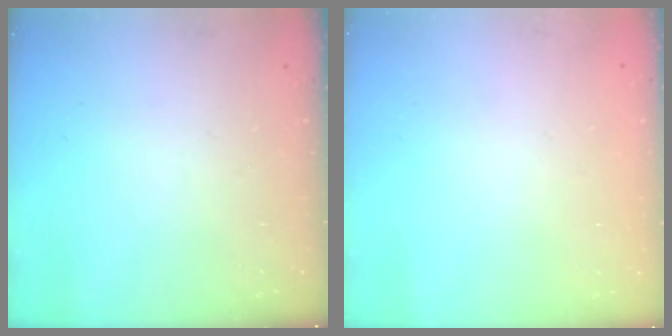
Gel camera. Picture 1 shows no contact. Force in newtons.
{"total": 1.9, "press": 1.9, "slide": 0.2}